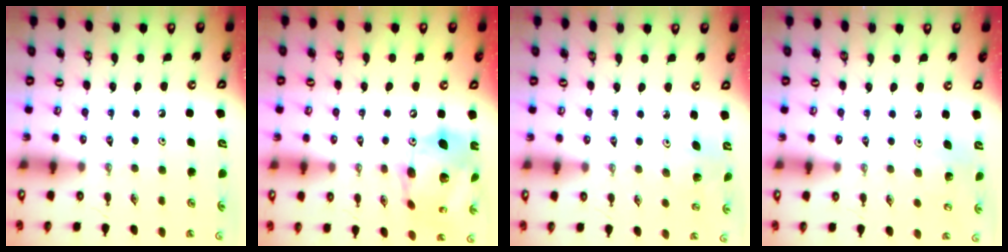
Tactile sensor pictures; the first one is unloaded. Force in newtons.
{"total": 18.8, "press": 18.7, "slide": 1.8}
{"total": 2.3, "press": 2.3, "slide": 0.2}
{"total": 3.0, "press": 2.9, "slide": 0.5}